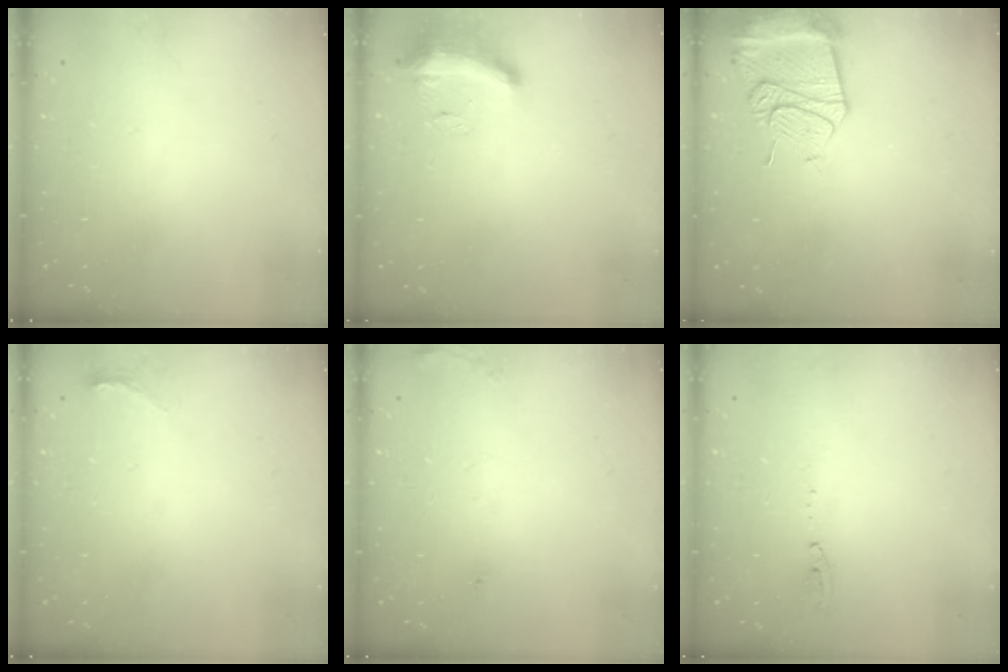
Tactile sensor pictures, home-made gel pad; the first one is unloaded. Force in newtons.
{"total": 8.8, "press": 8.7, "slide": 0.8}
{"total": 14.5, "press": 14.4, "slide": 1.7}
{"total": 3.7, "press": 3.4, "slide": 1.5}
{"total": 6.5, "press": 6.2, "slide": 1.8}
{"total": 6.0, "press": 5.8, "slide": 1.5}